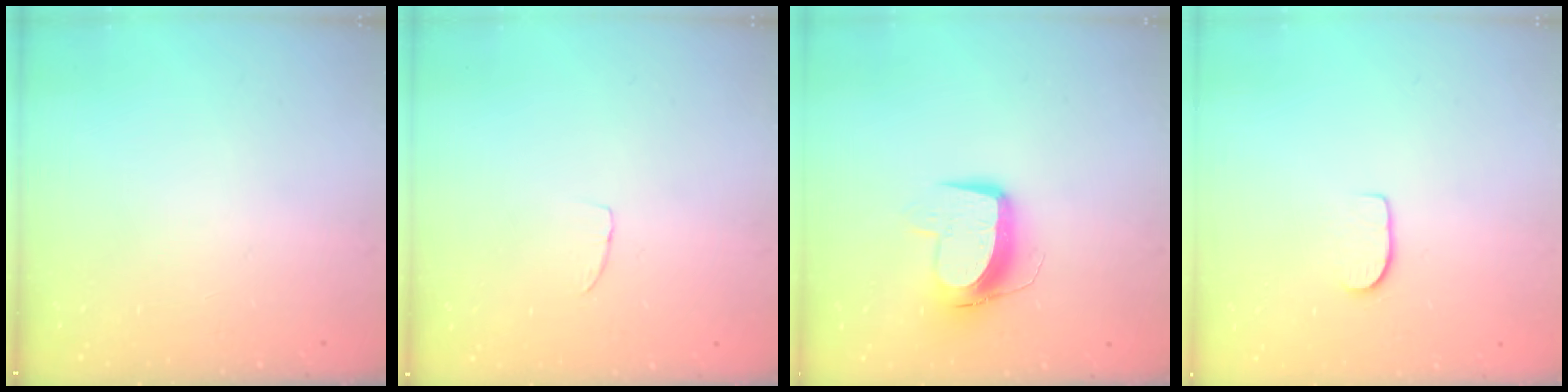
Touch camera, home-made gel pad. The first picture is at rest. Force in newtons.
{"total": 3.5, "press": 3.5, "slide": 0.2}
{"total": 10.6, "press": 10.5, "slide": 1.2}
{"total": 5.5, "press": 5.5, "slide": 0.5}